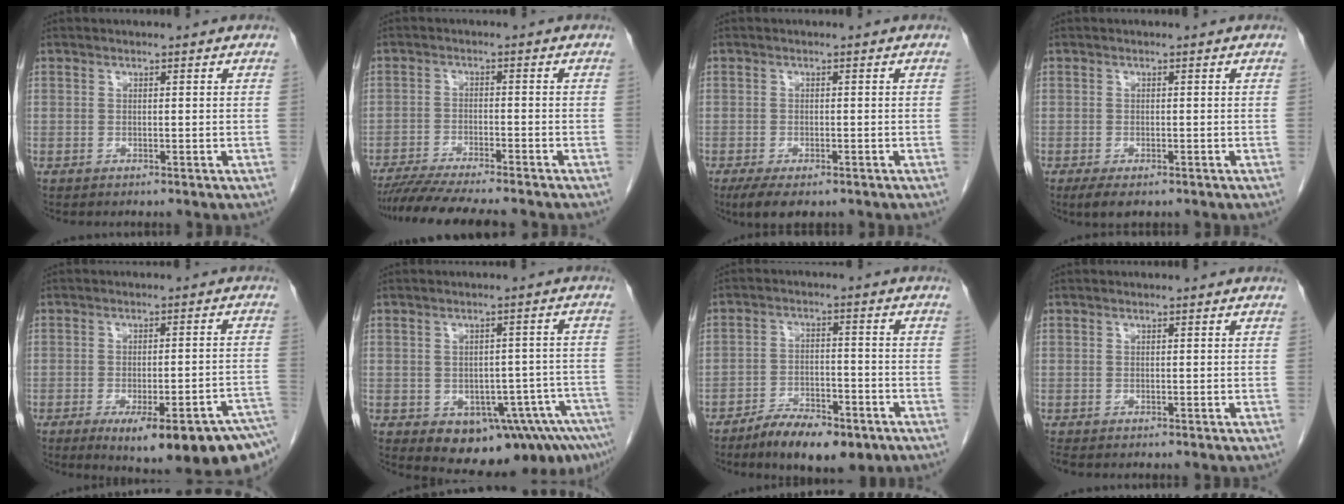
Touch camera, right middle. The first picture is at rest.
{"total": 11.2, "force": [-9.8, 0.5, 5.3], "torque": [-0.075, -0.020, -0.152]}
{"total": 4.8, "force": [-3.2, 1.8, 3.0], "torque": [-0.051, -0.010, -0.049]}
{"total": 1.6, "force": [-1.0, 0.7, 1.0], "torque": [-0.016, -0.002, -0.010]}
{"total": 17.8, "force": [-12.3, 1.9, 12.7], "torque": [-0.098, -0.001, -0.157]}
{"total": 12.3, "force": [-7.1, 5.1, 8.6], "torque": [-0.075, 0.020, -0.084]}
{"total": 9.2, "force": [-6.4, 3.3, 5.7], "torque": [-0.088, -0.002, -0.103]}
{"total": 0.6, "force": [-0.6, 0.1, 0.2], "torque": [-0.007, -0.002, -0.011]}